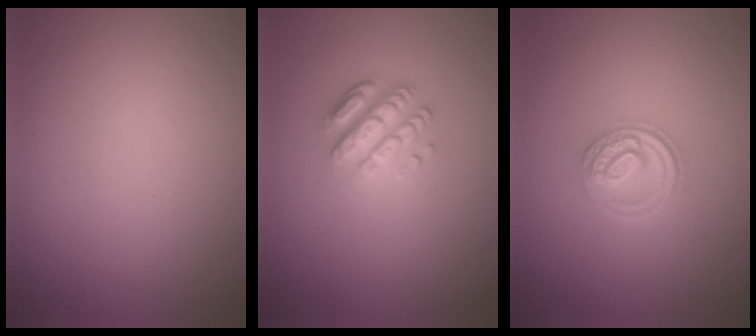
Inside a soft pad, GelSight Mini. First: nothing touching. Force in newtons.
{"total": 3.6, "press": 2.6, "slide": 2.4}
{"total": 2.8, "press": 2.8, "slide": 0.3}